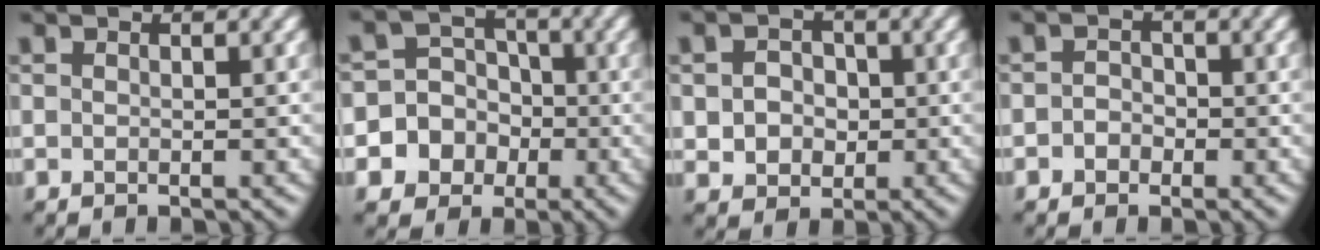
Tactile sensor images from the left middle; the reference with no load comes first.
{"total": 8.6, "force": [-3.7, 7.7, 0.9], "torque": [-0.029, 0.001, -0.080]}
{"total": 3.6, "force": [-0.3, 3.1, 1.7], "torque": [-0.027, 0.001, -0.010]}
{"total": 1.3, "force": [-0.9, 0.9, 0.2], "torque": [0.004, 0.003, -0.021]}